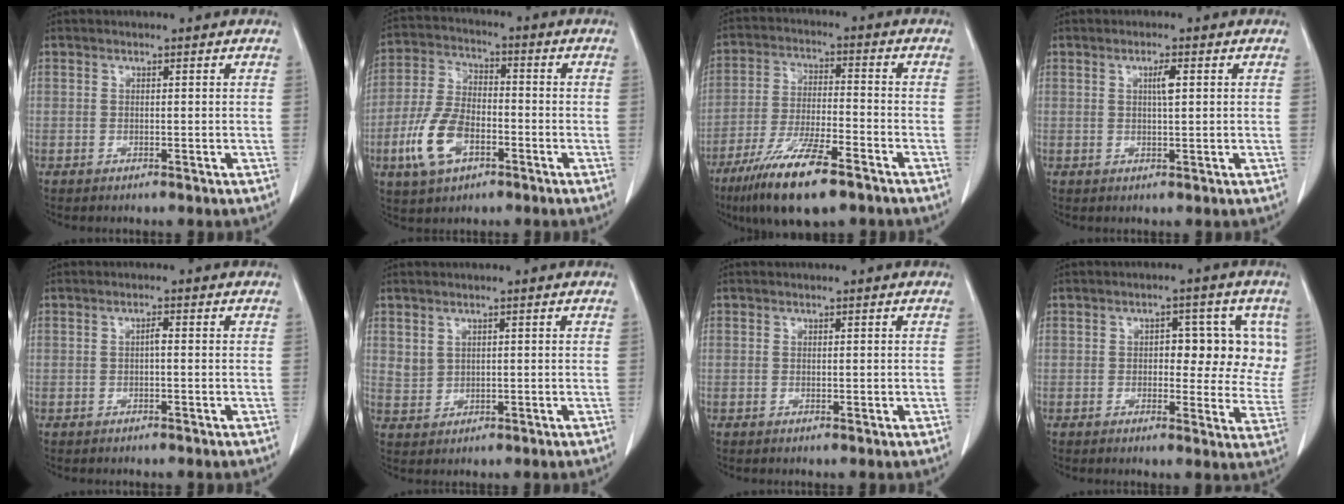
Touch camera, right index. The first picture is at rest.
{"total": 10.5, "force": [-4.2, 5.5, 7.9], "torque": [-0.184, 0.005, -0.078]}
{"total": 13.4, "force": [-8.7, 2.3, 9.9], "torque": [-0.188, -0.026, -0.152]}
{"total": 2.2, "force": [0.6, 0.2, 2.1], "torque": [-0.037, 0.001, 0.010]}
{"total": 1.0, "force": [-0.1, 0.2, 1.0], "torque": [-0.017, 0.002, -0.001]}
{"total": 2.3, "force": [1.3, 1.7, 0.7], "torque": [-0.012, -0.002, 0.033]}
{"total": 0.6, "force": [0.1, 0.3, 0.5], "torque": [-0.011, -0.002, 0.004]}
{"total": 9.1, "force": [2.1, 4.9, 7.4], "torque": [-0.067, 0.015, 0.024]}